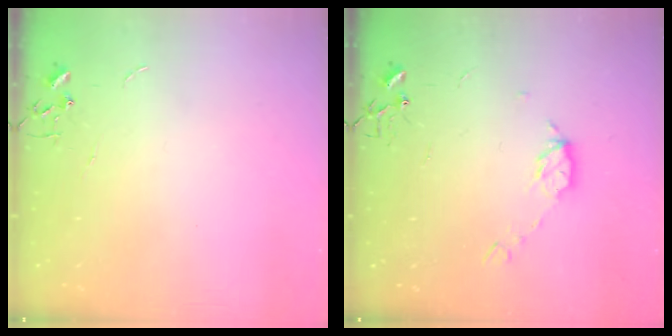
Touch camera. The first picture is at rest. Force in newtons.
{"total": 7.1, "press": 7.1, "slide": 0.3}